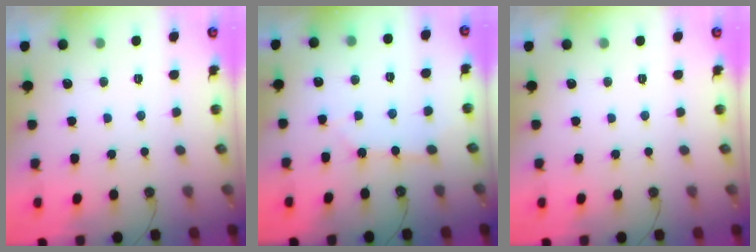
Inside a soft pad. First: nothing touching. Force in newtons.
{"total": 3.3, "press": 3.3, "slide": 0.4}
{"total": 0.0}